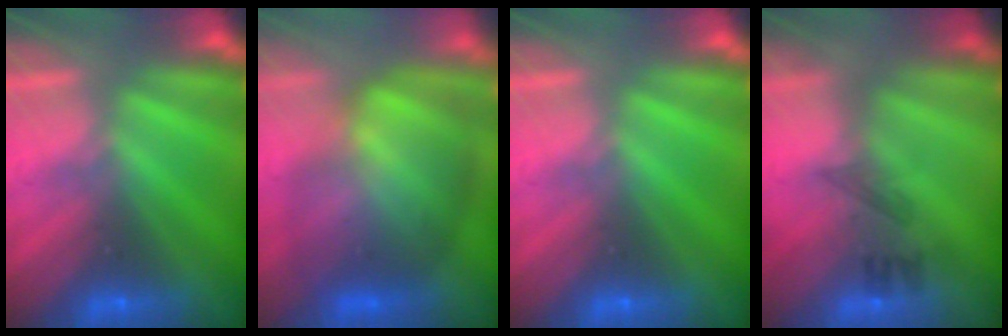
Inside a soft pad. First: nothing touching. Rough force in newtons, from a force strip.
{"total": 7.4}
{"total": 0.0}
{"total": 2.3}